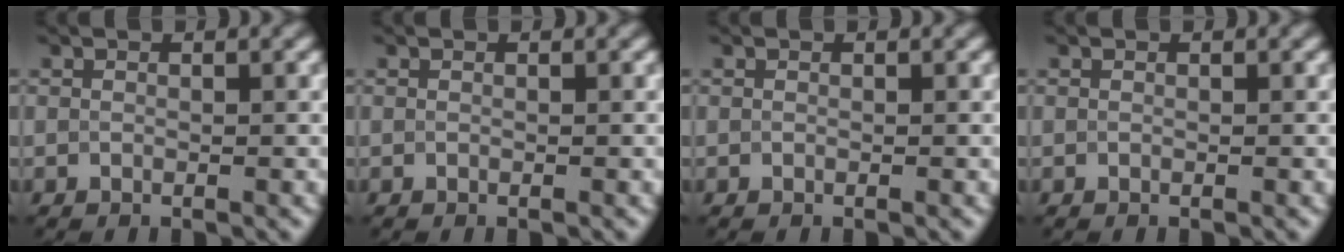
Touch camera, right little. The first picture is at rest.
{"total": 0.0}
{"total": 0.0}
{"total": 0.0}